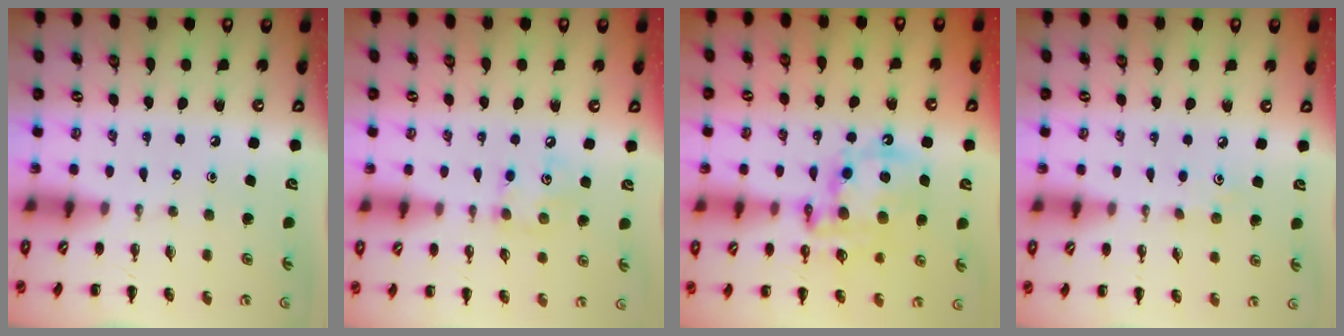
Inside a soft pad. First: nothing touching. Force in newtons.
{"total": 5.7, "press": 5.7, "slide": 0.4}
{"total": 15.3, "press": 14.9, "slide": 3.3}
{"total": 3.5, "press": 3.4, "slide": 1.0}